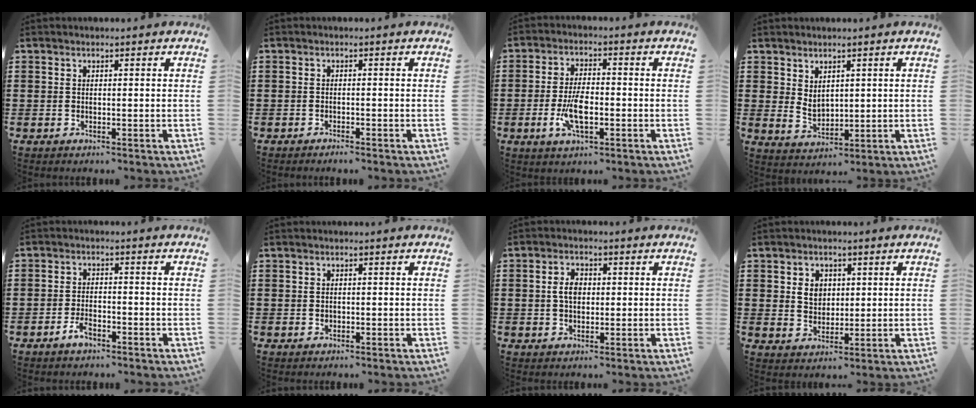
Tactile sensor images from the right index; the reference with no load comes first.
{"total": 0.8, "force": [-0.8, 0.0, 0.1], "torque": [-0.005, -0.002, -0.015]}
{"total": 6.6, "force": [-1.7, 2.7, 5.8], "torque": [-0.132, -0.005, -0.037]}
{"total": 3.2, "force": [1.7, 2.2, 1.6], "torque": [-0.030, 0.002, 0.031]}
{"total": 2.9, "force": [-1.9, 1.3, 1.9], "torque": [-0.040, 0.001, -0.038]}
{"total": 0.6, "force": [0.1, 0.6, 0.2], "torque": [-0.007, 0.002, 0.002]}
{"total": 3.4, "force": [0.2, 2.2, 2.6], "torque": [-0.055, 0.010, 0.002]}
{"total": 3.7, "force": [0.9, 3.1, 1.9], "torque": [-0.047, 0.012, 0.014]}